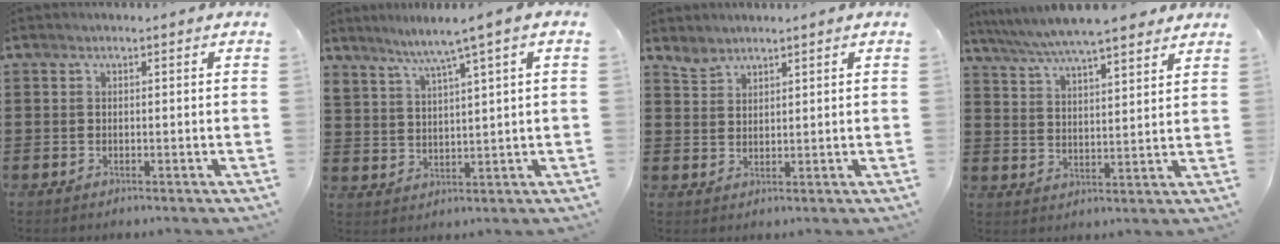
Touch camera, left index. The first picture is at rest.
{"total": 4.3, "force": [3.2, -0.4, 2.8], "torque": [-0.064, -0.015, 0.050]}
{"total": 2.3, "force": [2.2, 0.7, 0.2], "torque": [-0.009, -0.001, 0.044]}
{"total": 6.3, "force": [5.7, 0.3, 2.5], "torque": [-0.072, -0.023, 0.099]}